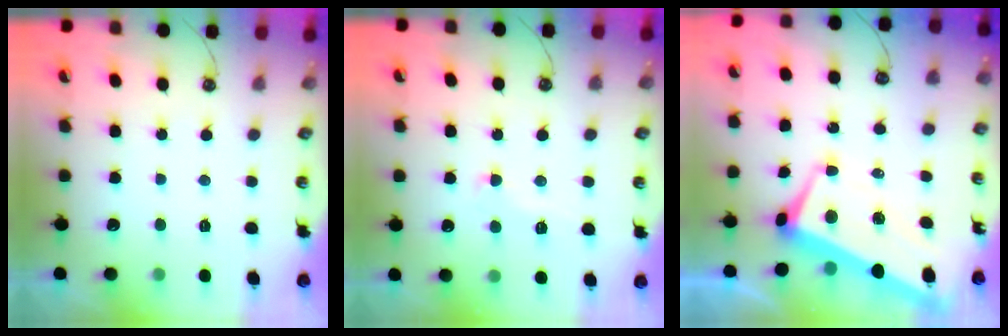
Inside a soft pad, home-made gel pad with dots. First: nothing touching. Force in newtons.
{"total": 0.9, "press": 0.4, "slide": 0.8}
{"total": 1.8, "press": 1.2, "slide": 1.3}